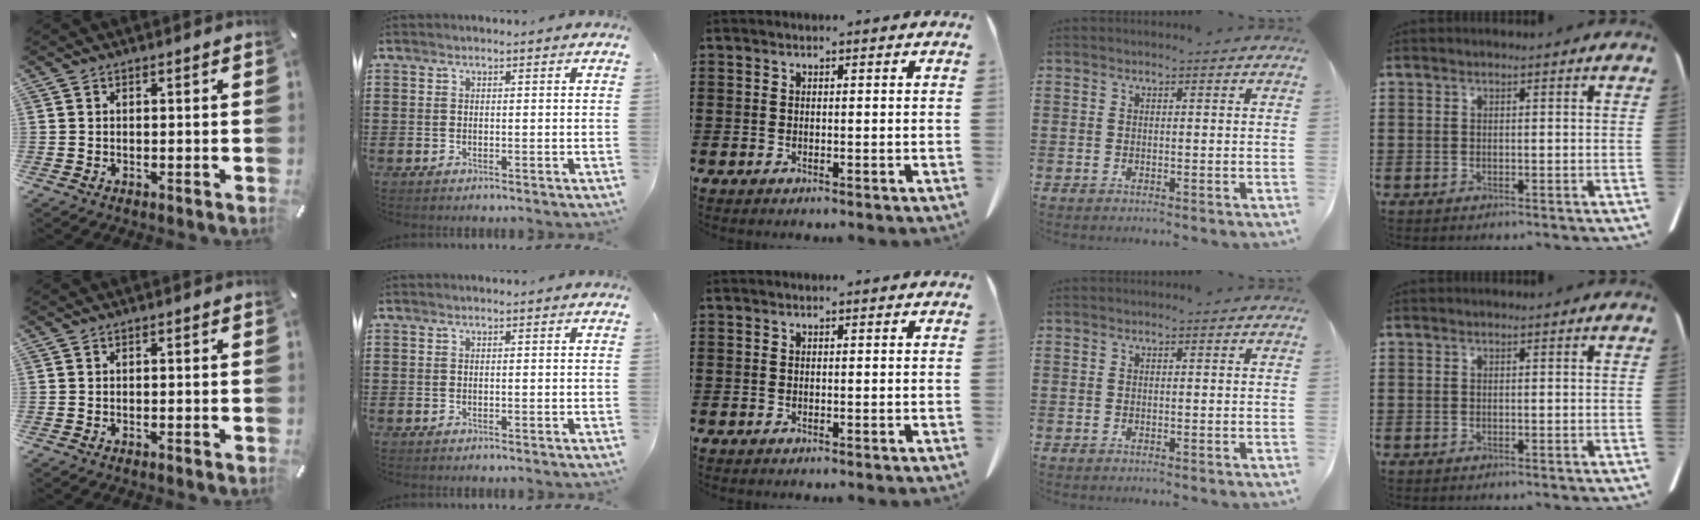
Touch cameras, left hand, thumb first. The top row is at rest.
{"thumb": {"total": 0.7, "force": [-0.4, 0.1, 0.6], "torque": [-0.009, -0.003, -0.006]}}